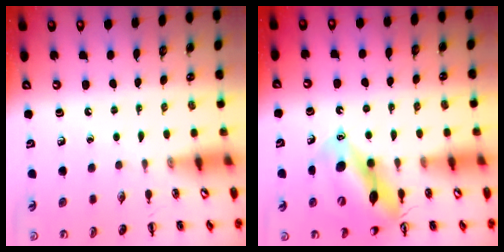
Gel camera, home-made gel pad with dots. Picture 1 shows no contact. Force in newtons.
{"total": 13.8, "press": 13.2, "slide": 3.8}